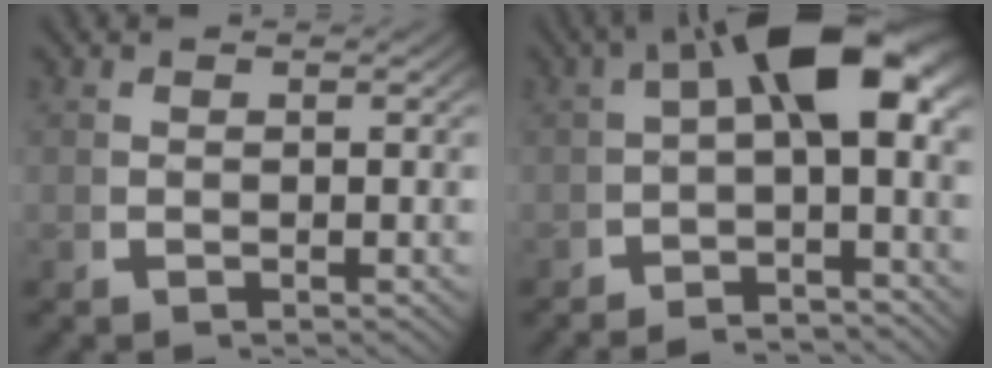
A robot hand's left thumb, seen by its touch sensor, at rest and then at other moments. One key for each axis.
{"total": 8.5, "fx": -0.8, "fy": 3.7, "fz": 7.6, "tx": -0.100, "ty": -0.004, "tz": -0.014}